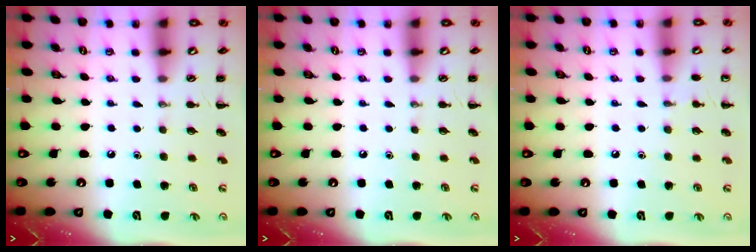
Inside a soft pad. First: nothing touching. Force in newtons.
{"total": 0.0}
{"total": 4.3, "press": 4.1, "slide": 1.3}